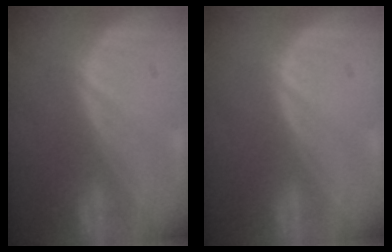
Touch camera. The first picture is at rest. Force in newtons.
{"total": 0.0}